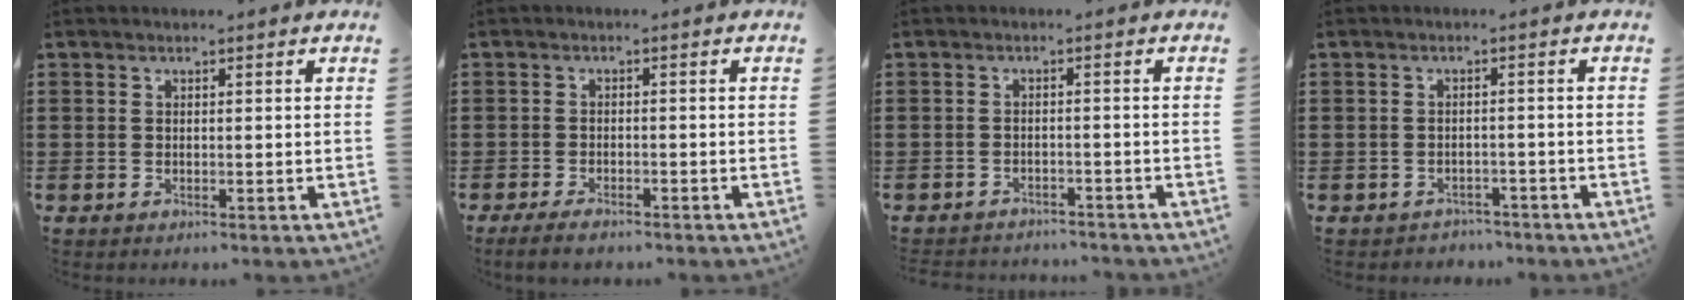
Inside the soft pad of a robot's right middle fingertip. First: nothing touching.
{"total": 2.2, "force": [-1.7, 0.5, 1.4], "torque": [-0.030, 0.000, -0.034]}
{"total": 2.3, "force": [-2.3, 0.3, 0.0], "torque": [-0.008, -0.002, -0.049]}
{"total": 1.8, "force": [-1.8, 0.5, -0.2], "torque": [-0.005, 0.001, -0.041]}